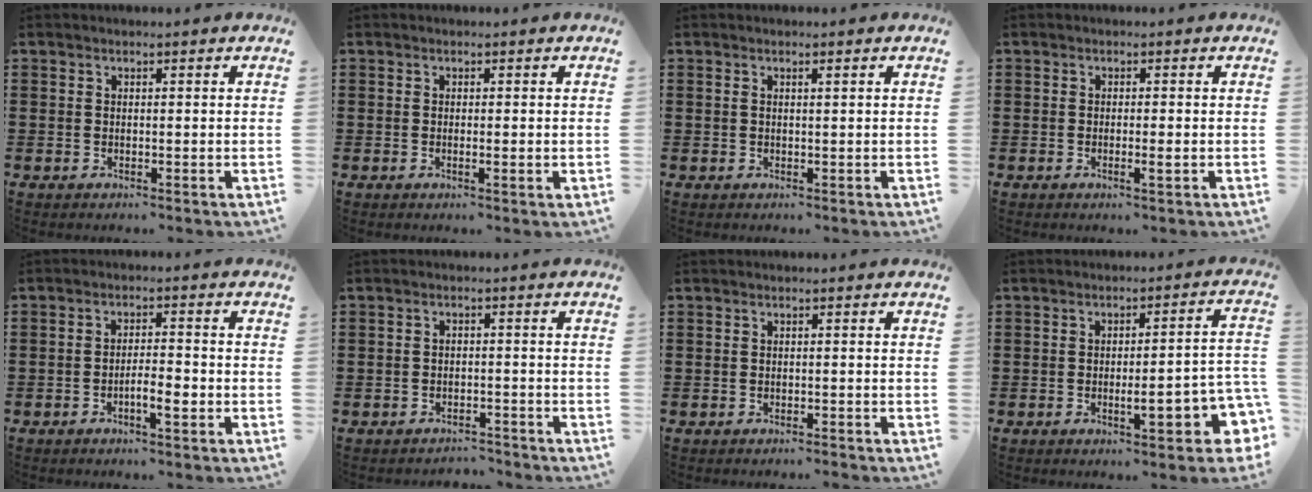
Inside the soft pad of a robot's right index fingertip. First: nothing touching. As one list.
[{"total": 0.7, "force": [-0.1, 0.0, 0.7], "torque": [-0.012, -0.003, 0.000]}, {"total": 0.7, "force": [0.3, 0.1, 0.6], "torque": [-0.013, 0.000, 0.005]}, {"total": 1.5, "force": [-0.5, 0.0, 1.5], "torque": [-0.030, -0.008, -0.010]}, {"total": 3.6, "force": [-1.5, 0.6, 3.2], "torque": [-0.054, 0.003, -0.028]}, {"total": 2.3, "force": [-2.3, 0.4, 0.0], "torque": [-0.008, -0.001, -0.051]}, {"total": 0.6, "force": [-0.6, -0.1, 0.1], "torque": [-0.004, -0.002, -0.012]}, {"total": 6.7, "force": [-2.3, 1.8, 6.0], "torque": [-0.083, -0.009, -0.039]}]